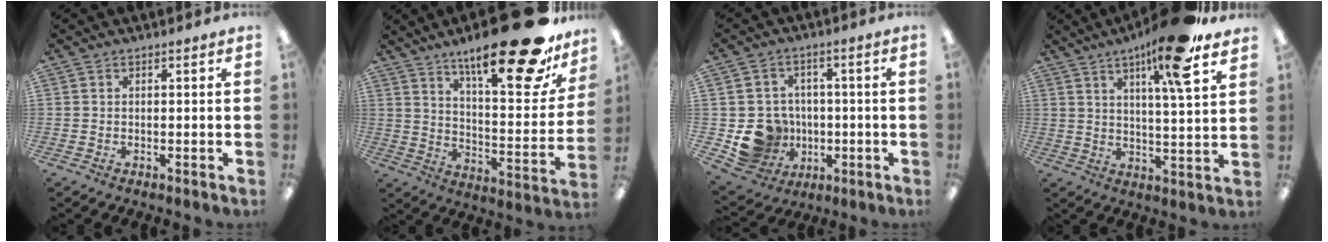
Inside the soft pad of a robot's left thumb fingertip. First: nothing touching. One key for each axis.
{"total": 25.7, "fx": 17.7, "fy": 6.8, "fz": 17.3, "tx": -0.255, "ty": -0.116, "tz": 0.280}
{"total": 10.6, "fx": -2.1, "fy": 10.0, "fz": 2.8, "tx": -0.073, "ty": 0.017, "tz": -0.021}
{"total": 14.4, "fx": 9.4, "fy": 1.7, "fz": 10.8, "tx": -0.174, "ty": -0.040, "tz": 0.142}